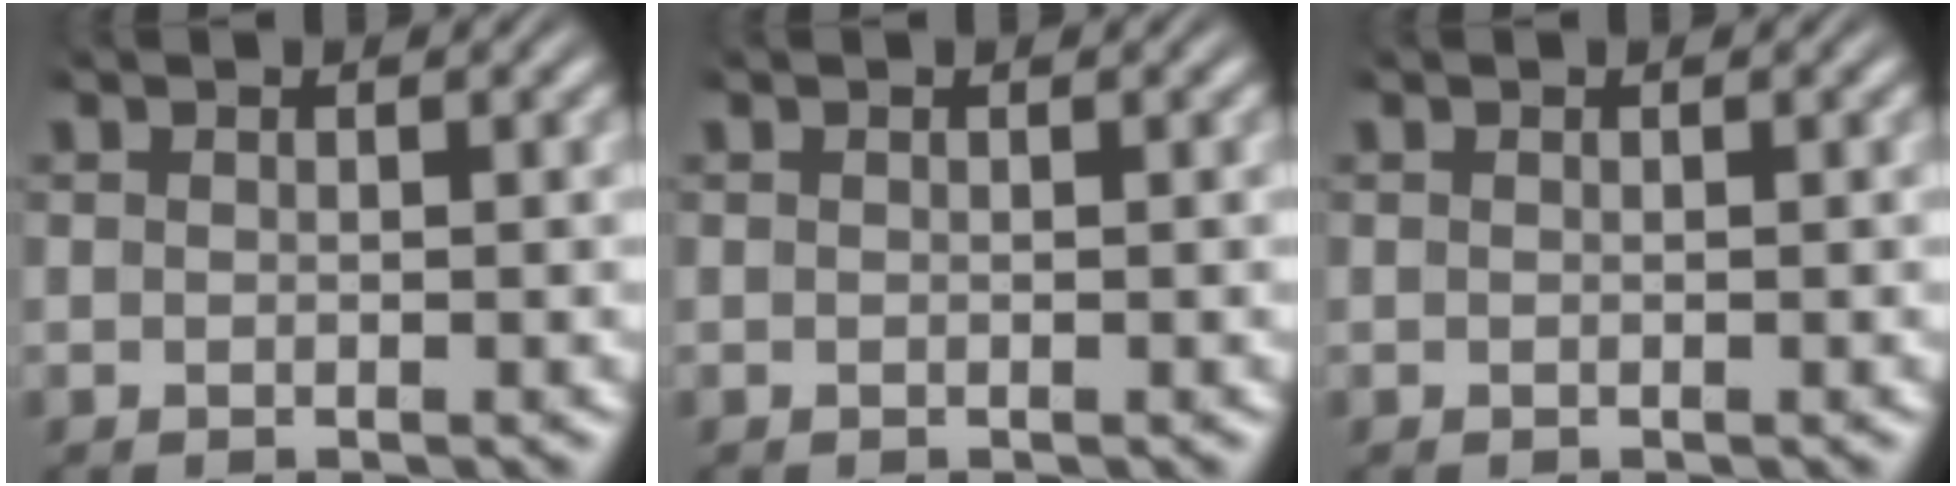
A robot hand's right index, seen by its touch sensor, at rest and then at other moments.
{"total": 0.0}
{"total": 0.0}